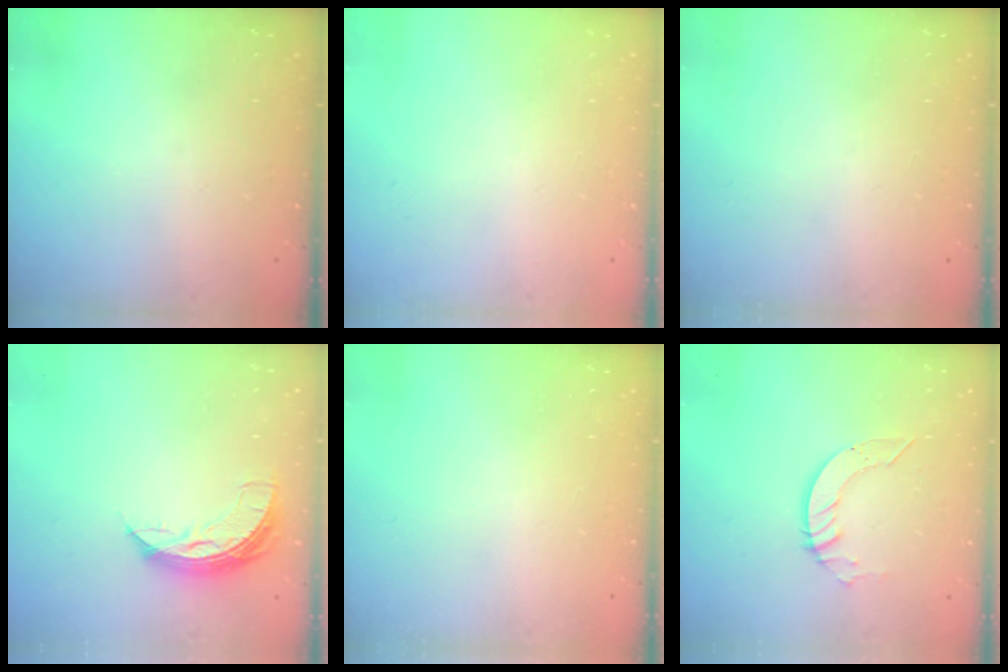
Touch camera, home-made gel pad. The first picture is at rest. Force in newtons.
{"total": 0.0}
{"total": 0.0}
{"total": 7.7, "press": 7.7, "slide": 0.4}
{"total": 0.0}
{"total": 5.2, "press": 5.2, "slide": 0.3}